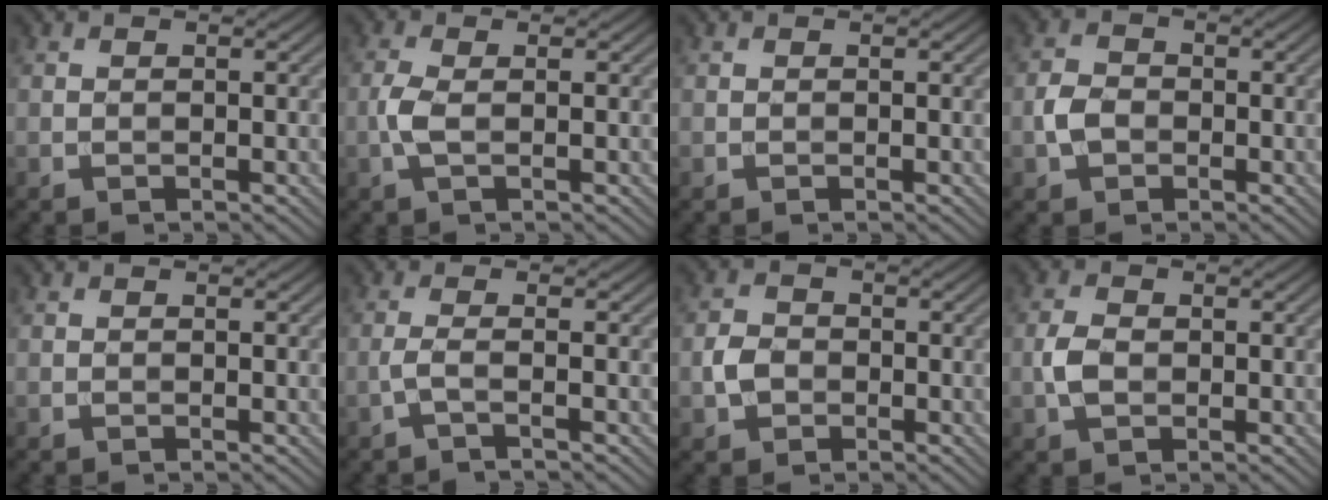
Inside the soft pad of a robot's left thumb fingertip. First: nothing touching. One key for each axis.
{"total": 2.6, "fx": -0.4, "fy": 0.9, "fz": 2.4, "tx": -0.063, "ty": 0.002, "tz": -0.013}
{"total": 0.0}
{"total": 3.2, "fx": -1.0, "fy": 2.5, "fz": 1.8, "tx": -0.043, "ty": 0.000, "tz": -0.026}
{"total": 0.0}
{"total": 2.1, "fx": -0.7, "fy": 0.3, "fz": 1.9, "tx": -0.033, "ty": 0.007, "tz": -0.029}
{"total": 3.0, "fx": -0.9, "fy": 2.5, "fz": 1.5, "tx": -0.035, "ty": -0.001, "tz": -0.022}
{"total": 3.0, "fx": -0.3, "fy": 2.1, "fz": 2.2, "tx": -0.054, "ty": 0.001, "tz": -0.009}